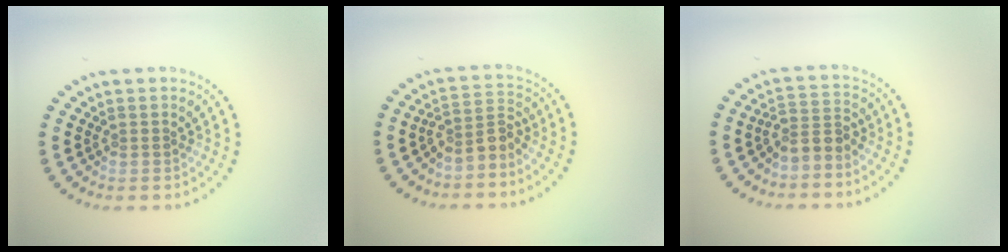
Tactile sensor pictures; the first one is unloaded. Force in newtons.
{"total": 2.6, "press": 1.8, "slide": 1.8}
{"total": 2.6, "press": 1.9, "slide": 1.7}